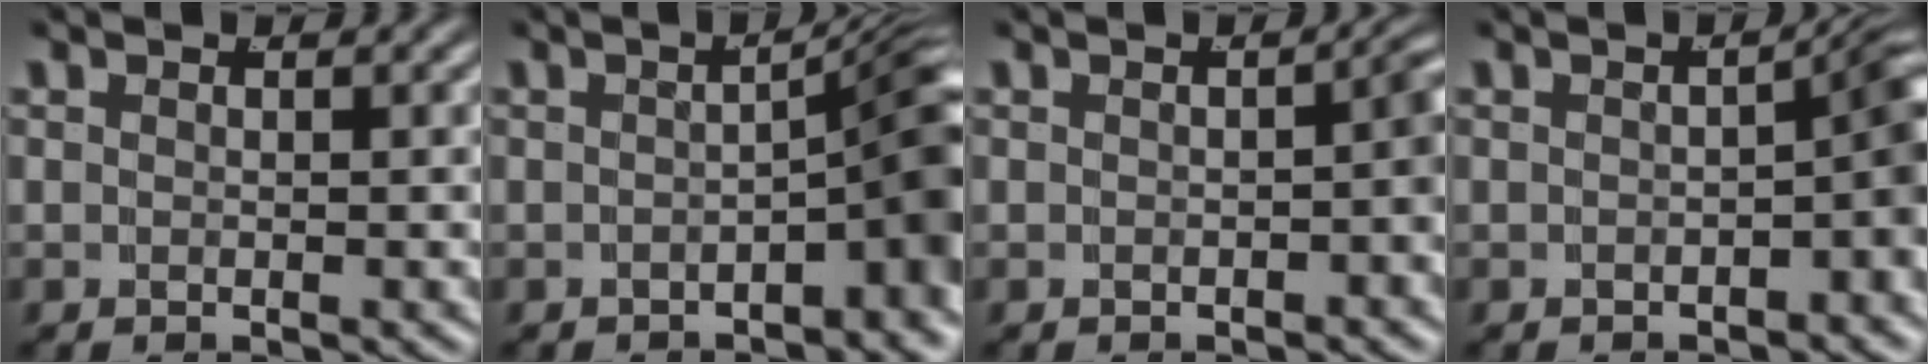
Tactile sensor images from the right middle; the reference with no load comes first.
{"total": 6.6, "force": [-1.9, 2.1, 5.9], "torque": [-0.057, -0.001, -0.026]}
{"total": 2.0, "force": [-0.6, 0.4, 1.9], "torque": [-0.026, -0.002, -0.007]}
{"total": 3.9, "force": [-1.0, 1.1, 3.6], "torque": [-0.032, 0.004, -0.014]}